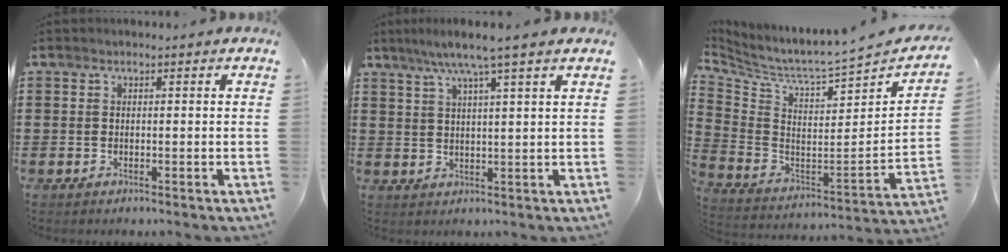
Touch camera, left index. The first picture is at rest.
{"total": 5.6, "force": [4.1, -0.7, 3.7], "torque": [-0.083, -0.007, 0.070]}
{"total": 4.2, "force": [3.8, -0.4, 1.7], "torque": [-0.059, -0.058, 0.055]}